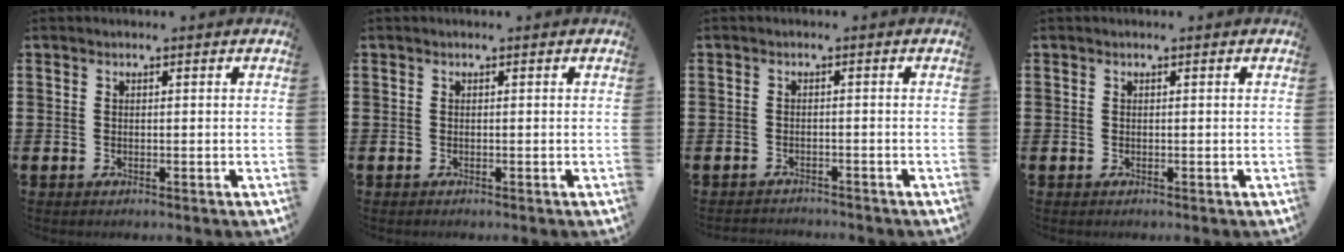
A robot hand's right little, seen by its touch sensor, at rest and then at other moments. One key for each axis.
{"total": 0.0}
{"total": 1.2, "fx": -1.2, "fy": 0.0, "fz": -0.1, "tx": -0.003, "ty": 0.003, "tz": -0.026}
{"total": 0.0}